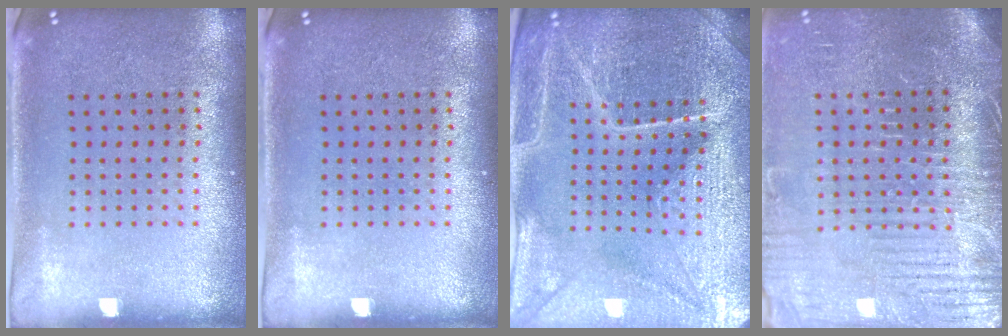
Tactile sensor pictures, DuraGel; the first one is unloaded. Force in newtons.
{"total": 0.0}
{"total": 4.9, "press": 4.6, "slide": 1.6}
{"total": 4.1, "press": 3.8, "slide": 1.4}